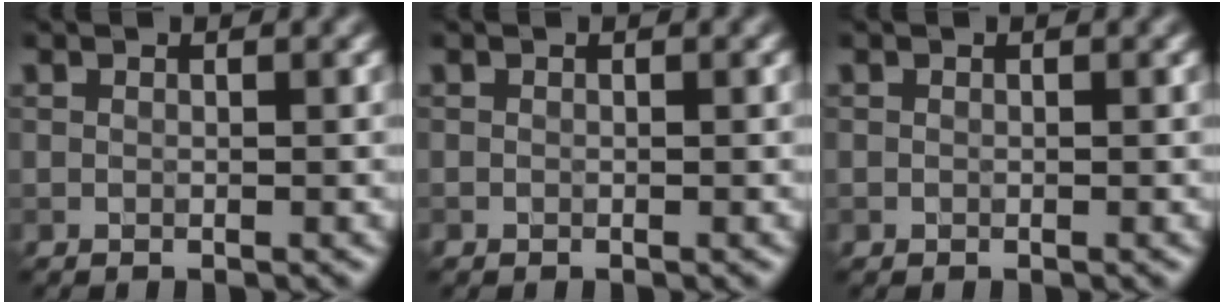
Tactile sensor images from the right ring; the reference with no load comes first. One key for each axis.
{"total": 0.0}
{"total": 0.0}